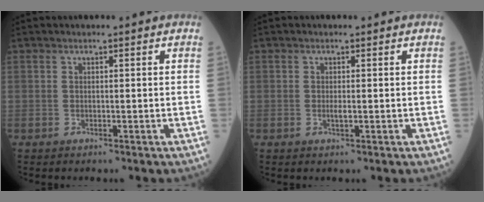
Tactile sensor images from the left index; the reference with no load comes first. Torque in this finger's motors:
{"motor_torque": [0.22, 0.14, 0.00, 0.00]}